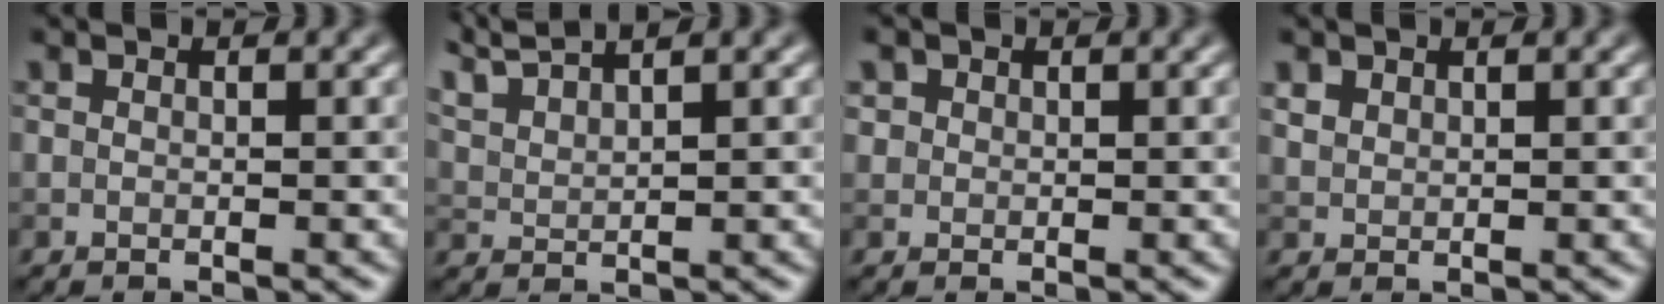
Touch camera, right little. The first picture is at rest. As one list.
[{"total": 3.8, "force": [3.4, 0.5, 1.6], "torque": [-0.041, 0.011, 0.071]}, {"total": 1.2, "force": [0.5, 1.1, 0.2], "torque": [0.001, -0.004, 0.010]}, {"total": 1.2, "force": [0.9, 0.8, 0.3], "torque": [-0.008, 0.001, 0.020]}]